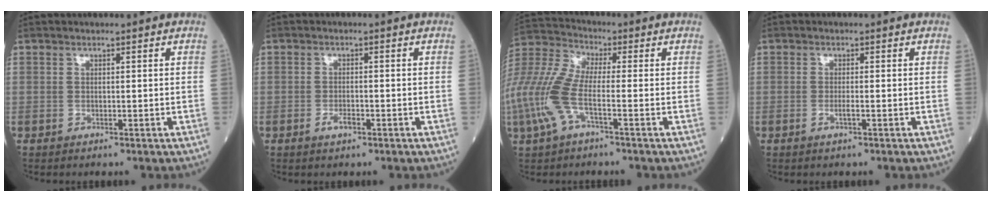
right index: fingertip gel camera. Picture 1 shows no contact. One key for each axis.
{"total": 1.8, "fx": -1.0, "fy": 0.6, "fz": 1.3, "tx": -0.025, "ty": 0.000, "tz": -0.016}
{"total": 11.2, "fx": -3.4, "fy": 3.0, "fz": 10.3, "tx": -0.257, "ty": 0.008, "tz": -0.072}
{"total": 1.4, "fx": -0.6, "fy": 0.0, "fz": 1.2, "tx": -0.025, "ty": -0.001, "tz": -0.012}